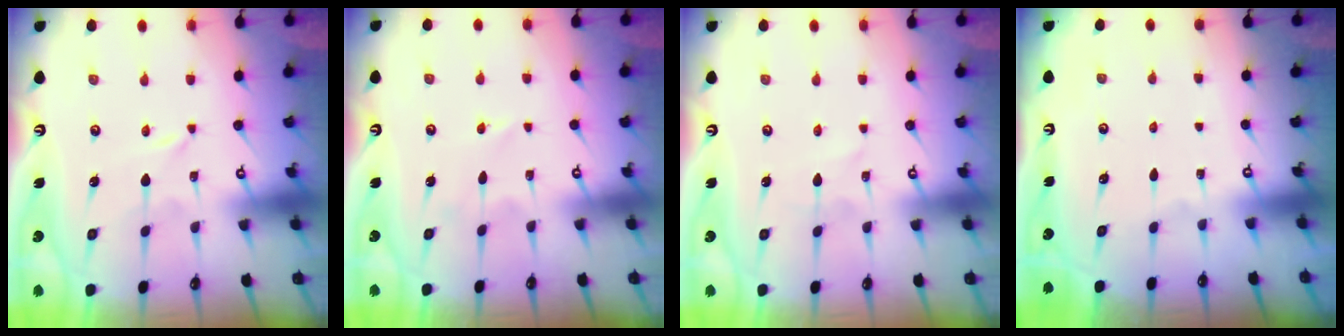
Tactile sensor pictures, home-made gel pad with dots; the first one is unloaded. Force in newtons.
{"total": 4.8, "press": 4.7, "slide": 0.8}
{"total": 1.6, "press": 1.6, "slide": 0.1}
{"total": 0.0}